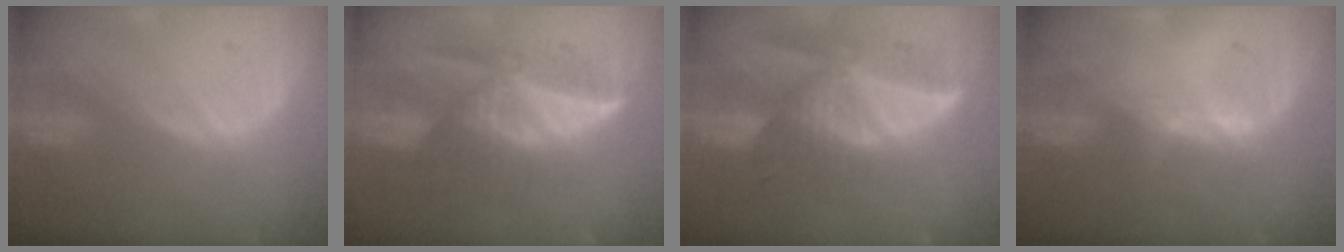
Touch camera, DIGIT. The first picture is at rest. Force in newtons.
{"total": 6.5, "press": 6.4, "slide": 0.8}
{"total": 8.4, "press": 7.9, "slide": 3.0}
{"total": 1.0, "press": 0.8, "slide": 0.5}